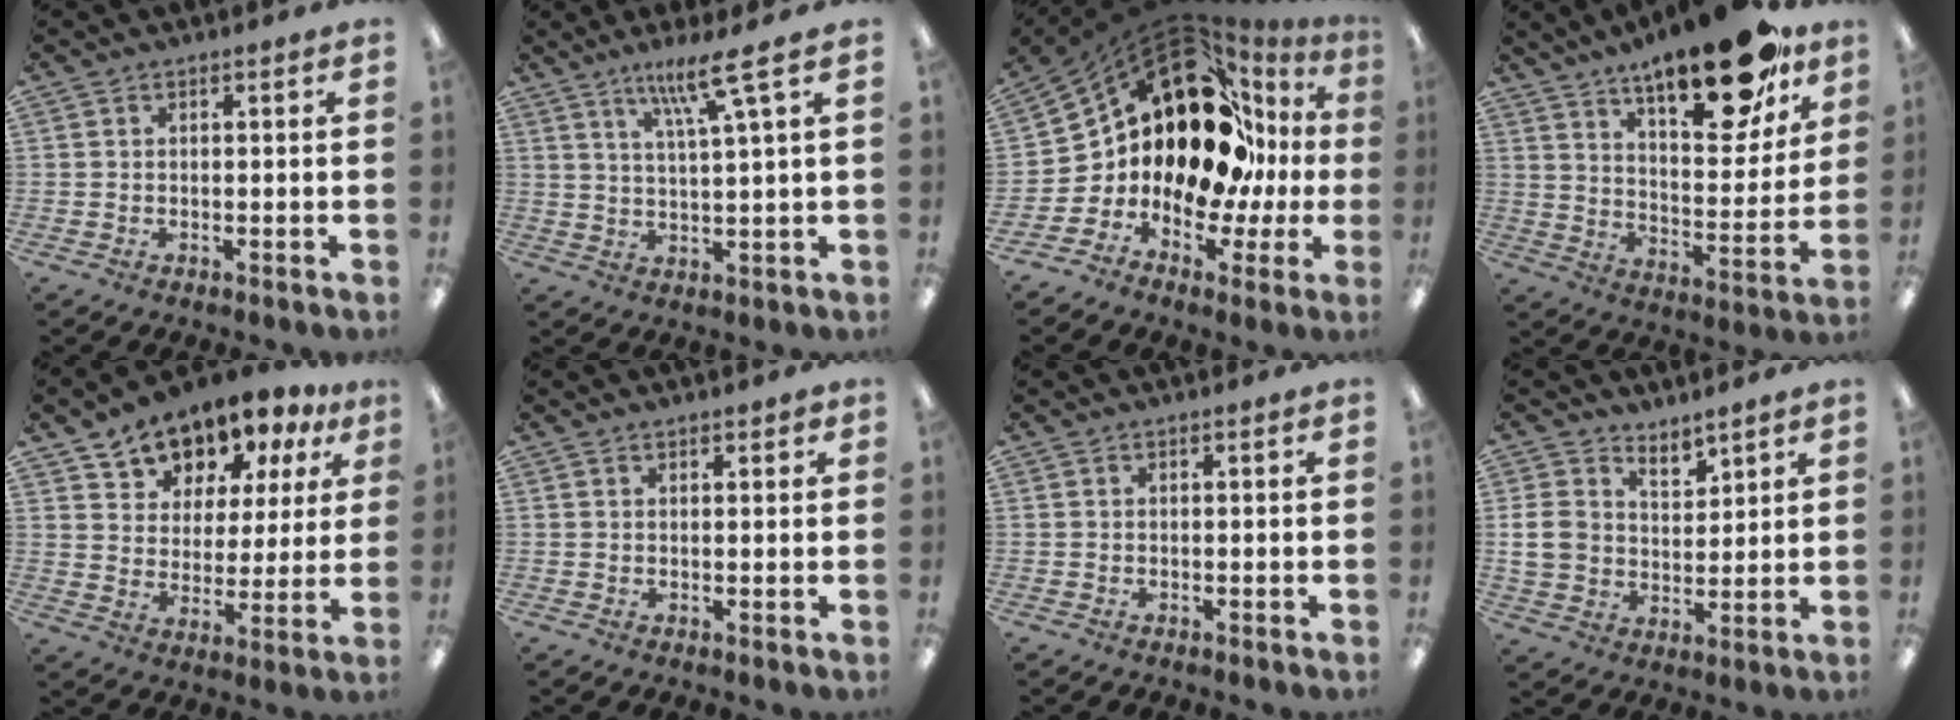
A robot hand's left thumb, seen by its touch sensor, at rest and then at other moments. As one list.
[{"total": 9.0, "force": [5.5, 0.4, 7.1], "torque": [-0.136, -0.017, 0.089]}, {"total": 20.4, "force": [7.5, 13.0, 13.8], "torque": [-0.255, -0.080, 0.144]}, {"total": 22.6, "force": [16.4, 8.0, 13.3], "torque": [-0.191, -0.099, 0.269]}, {"total": 10.8, "force": [9.3, 5.4, 1.0], "torque": [-0.027, -0.086, 0.173]}, {"total": 1.2, "force": [1.0, 0.3, 0.4], "torque": [0.000, -0.003, 0.017]}, {"total": 0.0}, {"total": 7.9, "force": [4.7, 5.9, 2.5], "torque": [-0.056, -0.022, 0.091]}]